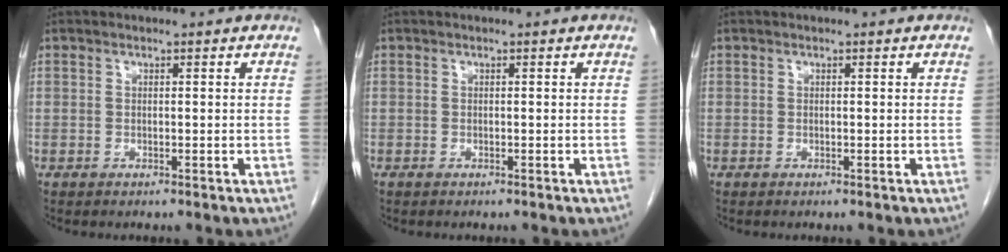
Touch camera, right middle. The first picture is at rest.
{"total": 0.6, "force": [-0.5, 0.2, 0.2], "torque": [-0.007, 0.000, -0.008]}
{"total": 0.0}